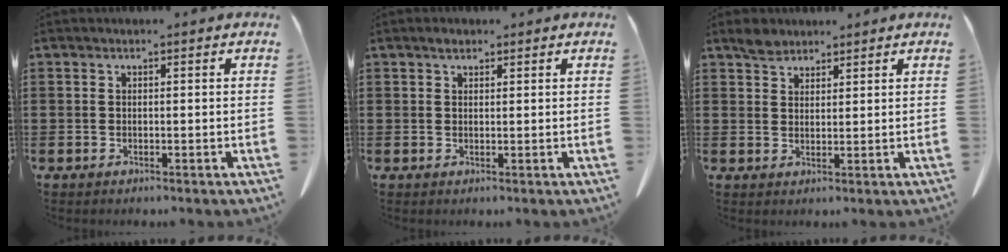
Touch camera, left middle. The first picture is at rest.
{"total": 1.1, "force": [0.8, 0.6, 0.5], "torque": [-0.005, 0.001, 0.012]}
{"total": 2.7, "force": [2.3, 1.3, 0.6], "torque": [-0.011, 0.001, 0.042]}